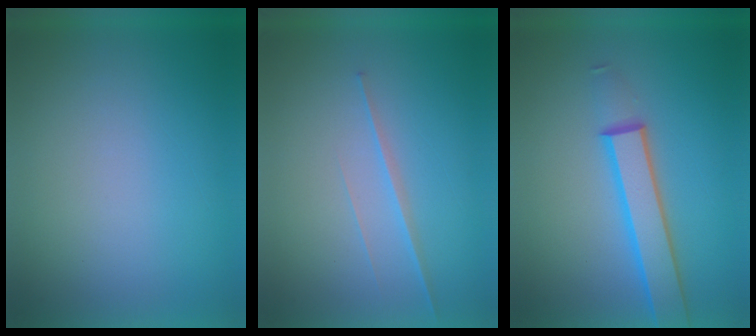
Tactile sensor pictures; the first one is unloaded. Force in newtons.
{"total": 1.4}
{"total": 4.7}